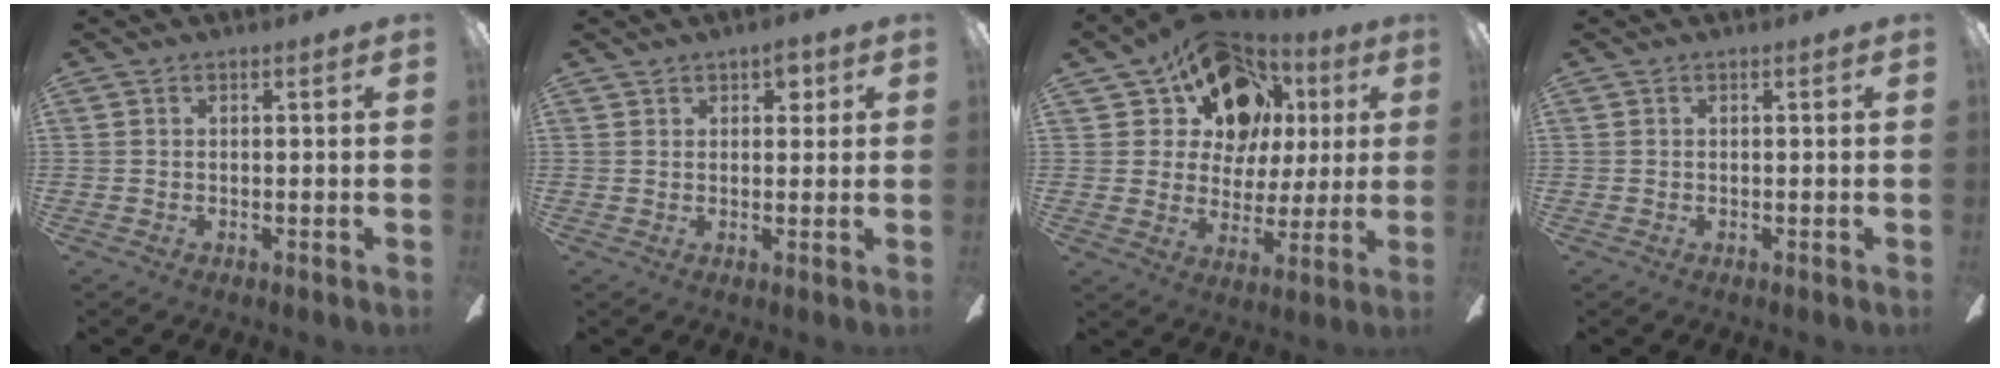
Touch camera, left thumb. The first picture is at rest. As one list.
[{"total": 3.2, "force": [2.1, 1.9, 1.4], "torque": [-0.014, -0.001, 0.034]}, {"total": 17.5, "force": [9.6, 12.3, 7.8], "torque": [-0.136, -0.034, 0.184]}, {"total": 0.0}]